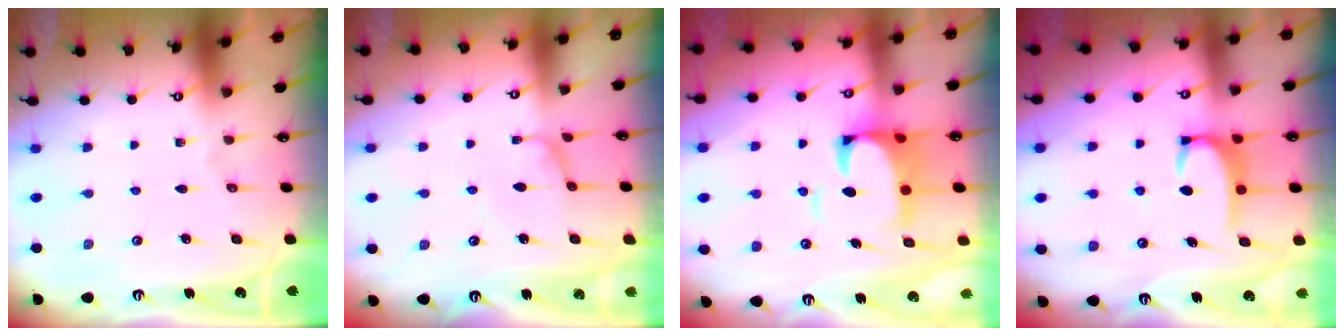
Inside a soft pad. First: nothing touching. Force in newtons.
{"total": 1.1, "press": 1.0, "slide": 0.4}
{"total": 4.6, "press": 4.4, "slide": 1.2}
{"total": 3.5, "press": 3.4, "slide": 0.6}